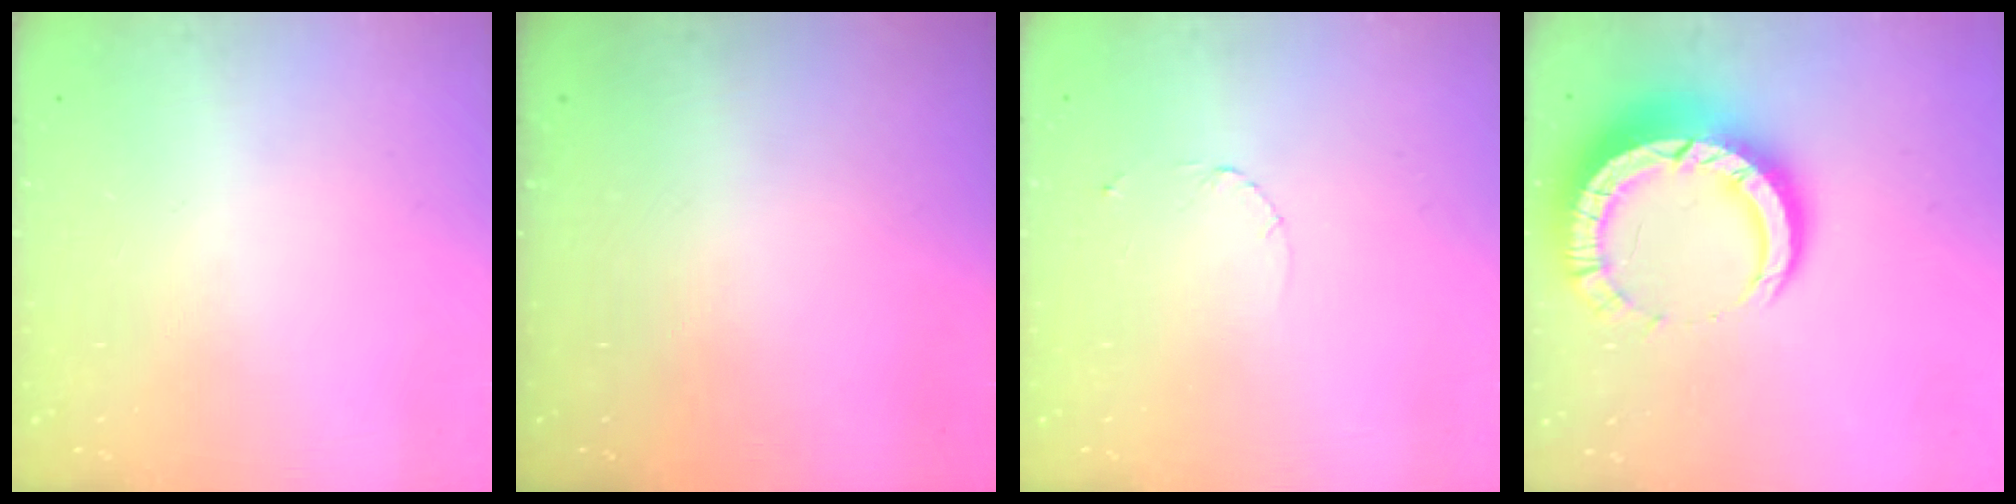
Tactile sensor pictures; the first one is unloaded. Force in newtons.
{"total": 0.0}
{"total": 1.6, "press": 1.6, "slide": 0.2}
{"total": 12.7, "press": 12.6, "slide": 1.3}